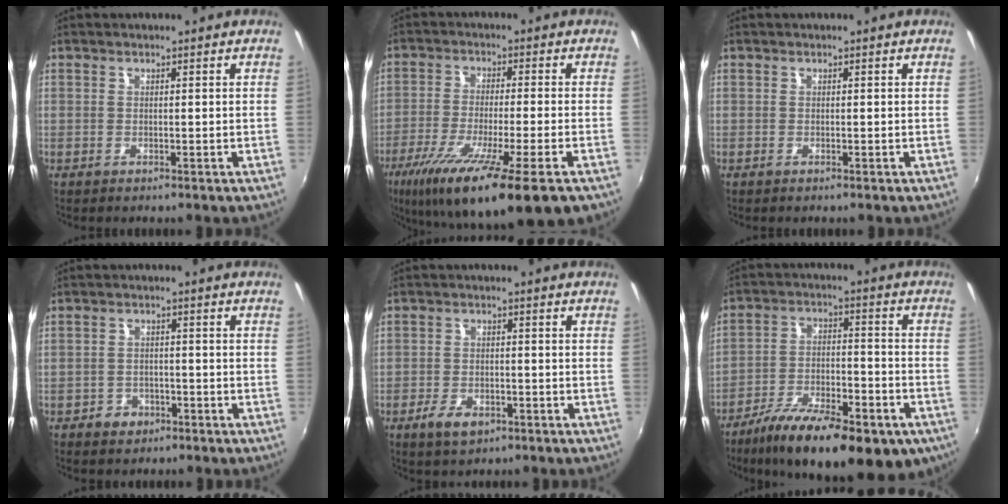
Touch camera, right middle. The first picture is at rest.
{"total": 19.0, "force": [-11.2, 2.2, 15.2], "torque": [-0.271, -0.067, -0.186]}
{"total": 0.0}
{"total": 3.9, "force": [-2.4, 2.9, 0.7], "torque": [-0.028, 0.005, -0.037]}
{"total": 4.4, "force": [-2.7, 2.5, 2.5], "torque": [-0.062, -0.005, -0.046]}
{"total": 23.2, "force": [-15.4, 8.2, 15.2], "torque": [-0.262, -0.045, -0.226]}